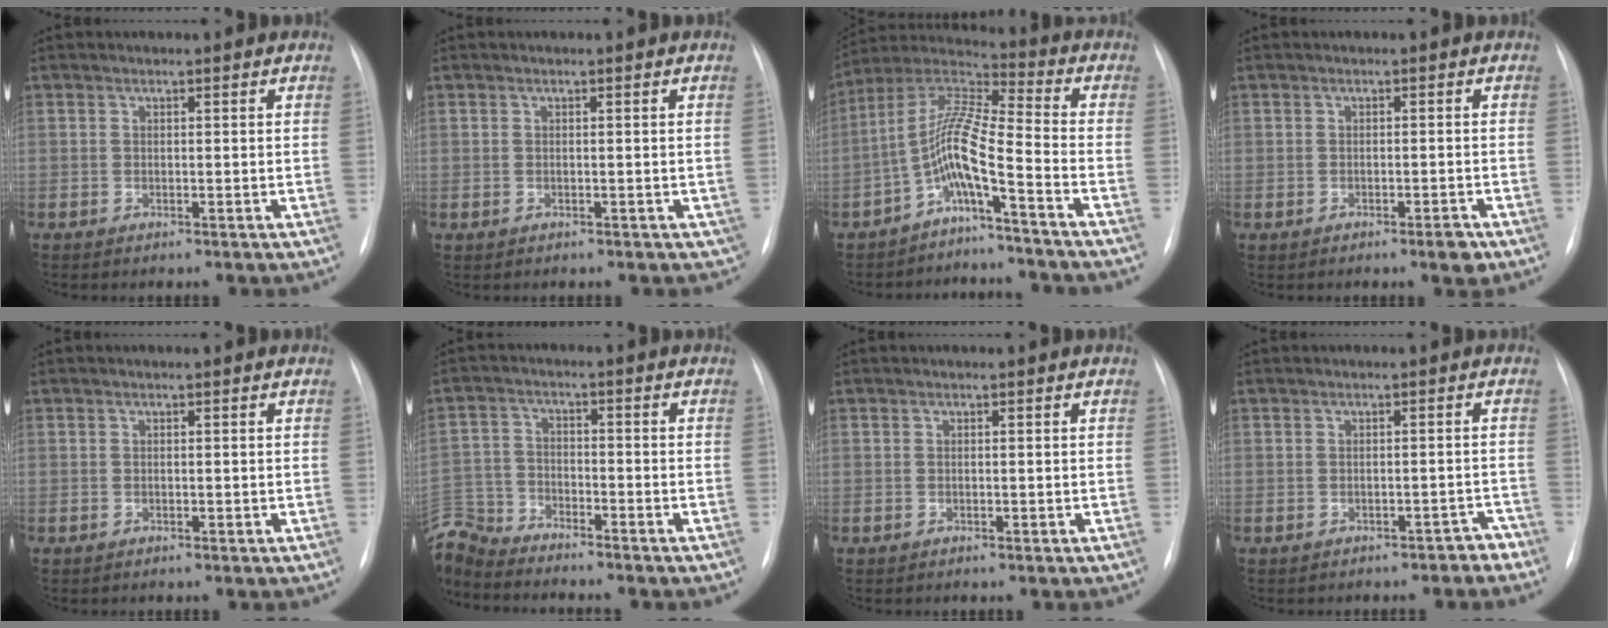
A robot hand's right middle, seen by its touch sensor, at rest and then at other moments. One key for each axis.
{"total": 1.2, "fx": -0.3, "fy": 1.0, "fz": 0.6, "tx": -0.006, "ty": 0.006, "tz": 0.005}
{"total": 8.3, "fx": -4.3, "fy": 0.0, "fz": 7.1, "tx": -0.146, "ty": 0.031, "tz": -0.090}
{"total": 2.1, "fx": -1.4, "fy": 0.3, "fz": 1.6, "tx": -0.018, "ty": 0.000, "tz": -0.017}
{"total": 0.0}
{"total": 10.1, "fx": -9.7, "fy": 2.3, "fz": 1.4, "tx": -0.041, "ty": 0.009, "tz": -0.184}
{"total": 0.0}
{"total": 2.6, "fx": -2.1, "fy": 1.3, "fz": 0.9, "tx": -0.013, "ty": 0.024, "tz": -0.019}